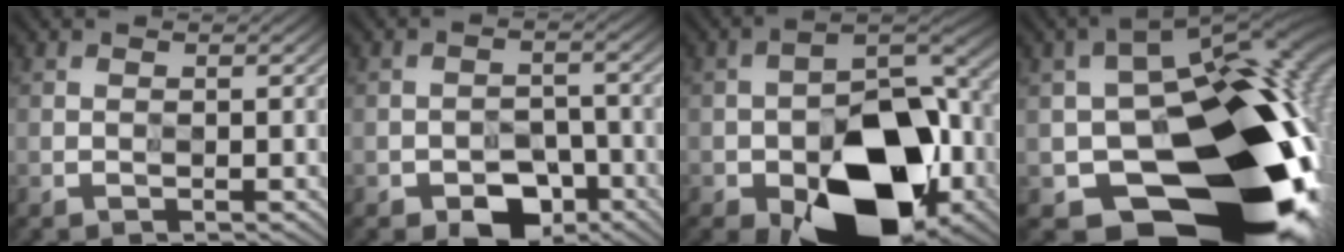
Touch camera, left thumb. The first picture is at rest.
{"total": 4.5, "force": [-3.4, 2.5, 1.6], "torque": [-0.011, 0.005, -0.060]}
{"total": 16.3, "force": [-8.2, 8.9, 10.9], "torque": [-0.143, -0.008, -0.139]}
{"total": 20.5, "force": [-7.1, 13.4, 13.8], "torque": [-0.204, -0.052, -0.084]}